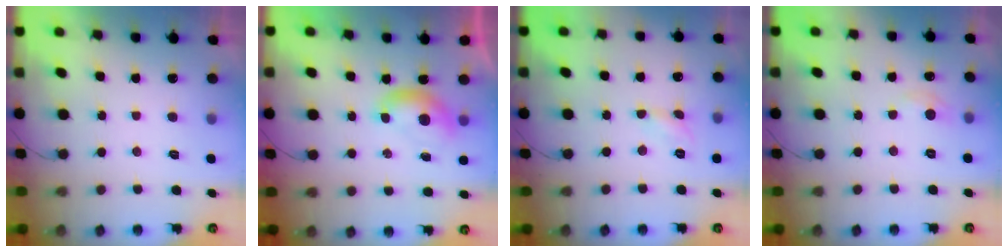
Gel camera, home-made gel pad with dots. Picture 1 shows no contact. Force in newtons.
{"total": 5.9, "press": 5.8, "slide": 0.8}
{"total": 2.8, "press": 2.8, "slide": 0.4}
{"total": 3.7, "press": 3.6, "slide": 0.6}